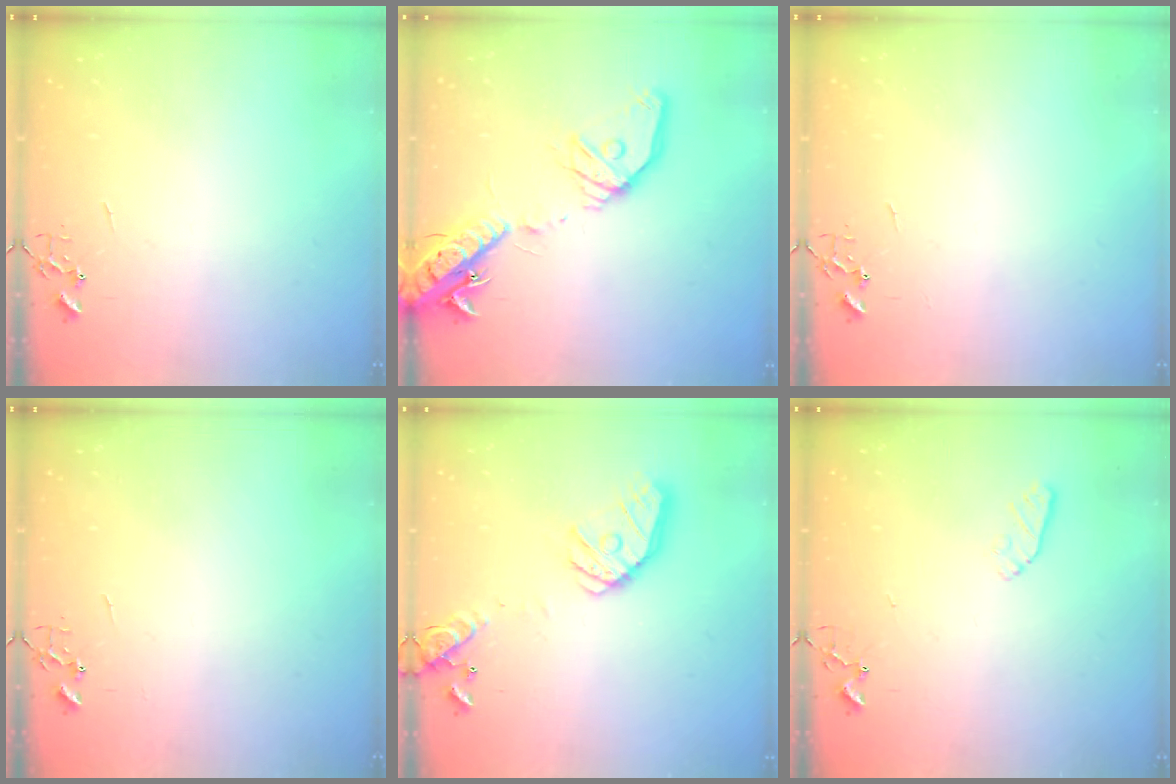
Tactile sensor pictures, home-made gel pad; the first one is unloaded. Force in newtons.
{"total": 20.1, "press": 19.7, "slide": 3.9}
{"total": 0.0}
{"total": 0.0}
{"total": 16.9, "press": 16.7, "slide": 3.0}
{"total": 5.6, "press": 5.5, "slide": 1.0}